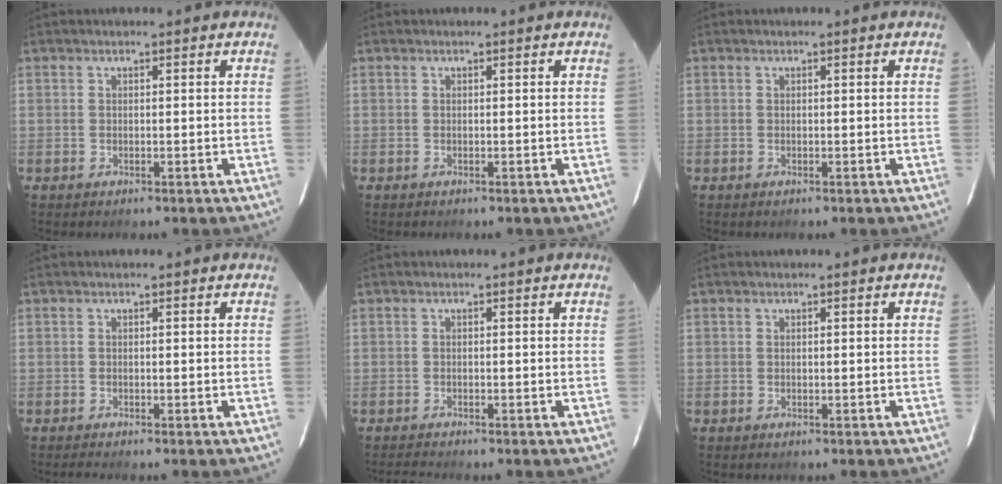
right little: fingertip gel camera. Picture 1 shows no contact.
{"total": 0.0}
{"total": 0.0}
{"total": 0.7, "force": [-0.6, -0.1, 0.3], "torque": [-0.005, -0.002, -0.013]}
{"total": 1.5, "force": [-1.5, -0.2, 0.4], "torque": [-0.011, -0.007, -0.029]}
{"total": 0.0}